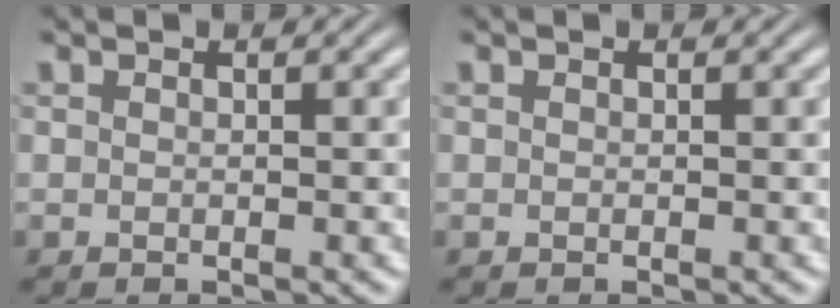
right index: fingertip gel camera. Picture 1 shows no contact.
{"total": 0.0}